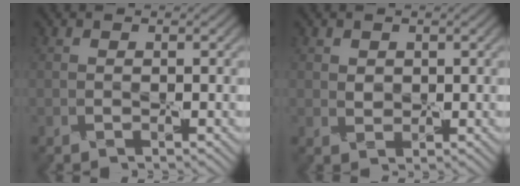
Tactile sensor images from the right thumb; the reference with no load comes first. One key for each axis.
{"total": 1.2, "fx": 0.9, "fy": 0.8, "fz": 0.2, "tx": 0.007, "ty": 0.007, "tz": 0.017}